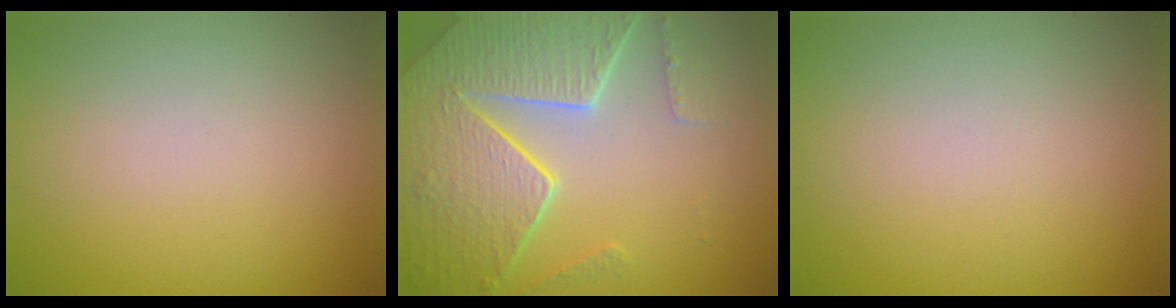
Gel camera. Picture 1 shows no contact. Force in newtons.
{"total": 7.8, "press": 5.7, "slide": 5.4}
{"total": 0.0}